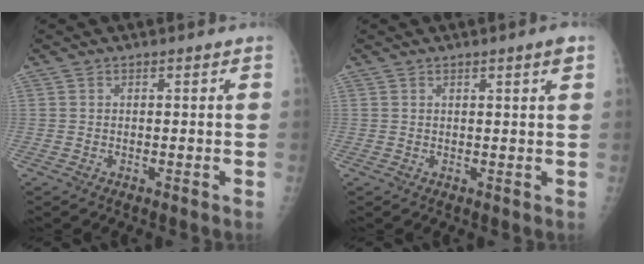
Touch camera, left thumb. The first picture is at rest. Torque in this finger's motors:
{"motor_torque": [-0.12, 0.02, -0.09, -0.11, 0.05]}